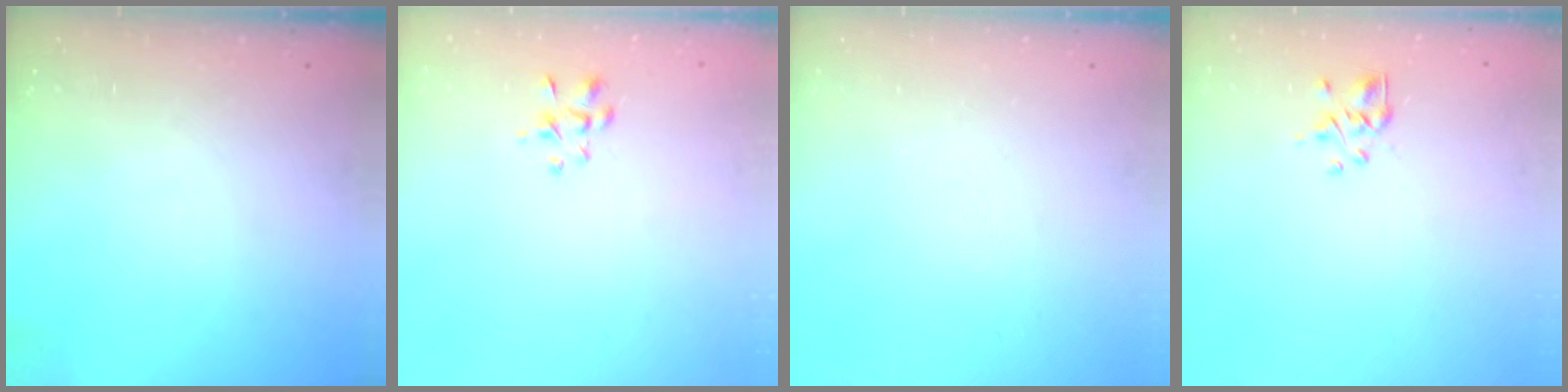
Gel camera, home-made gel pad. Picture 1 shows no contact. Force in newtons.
{"total": 2.9, "press": 2.7, "slide": 1.2}
{"total": 0.0}
{"total": 2.3, "press": 2.1, "slide": 0.9}